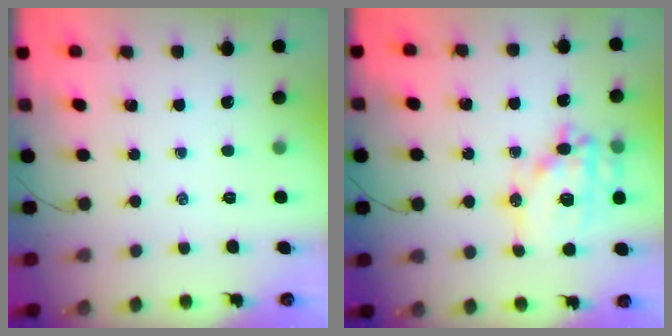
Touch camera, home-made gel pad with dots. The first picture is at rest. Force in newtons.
{"total": 18.1, "press": 17.8, "slide": 3.2}